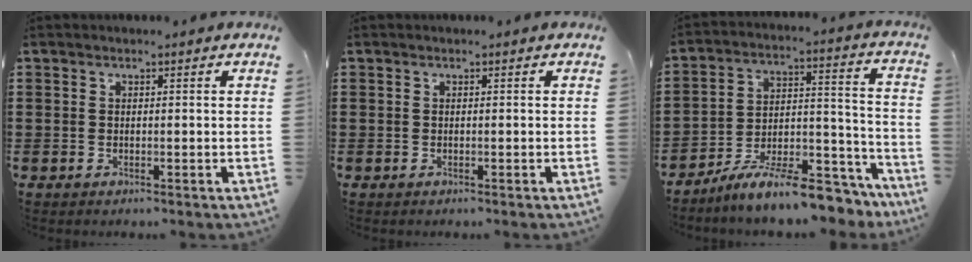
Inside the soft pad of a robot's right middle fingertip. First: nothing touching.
{"total": 0.0}
{"total": 11.6, "force": [-10.0, 1.2, 5.8], "torque": [-0.088, 0.028, -0.184]}